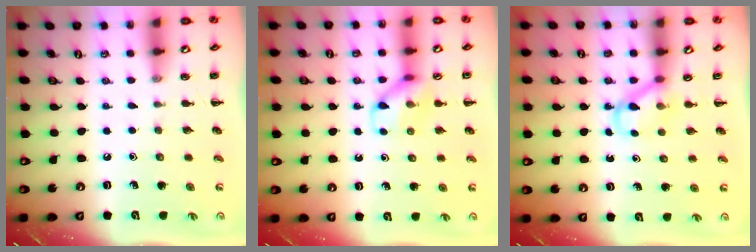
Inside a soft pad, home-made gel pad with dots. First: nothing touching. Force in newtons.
{"total": 10.0, "press": 9.9, "slide": 0.7}
{"total": 4.0, "press": 3.9, "slide": 1.0}